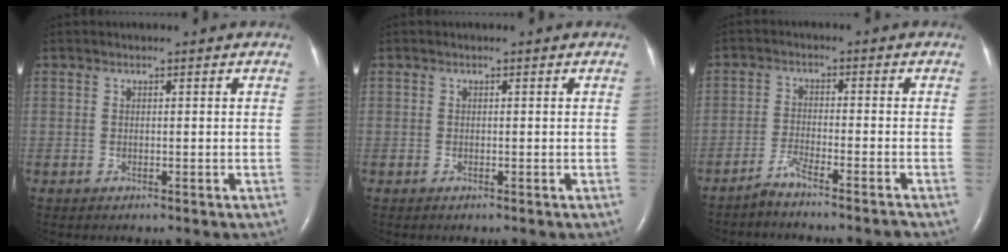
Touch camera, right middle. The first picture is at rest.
{"total": 0.0}
{"total": 4.2, "force": [-3.8, -0.8, 1.7], "torque": [-0.035, -0.006, -0.068]}